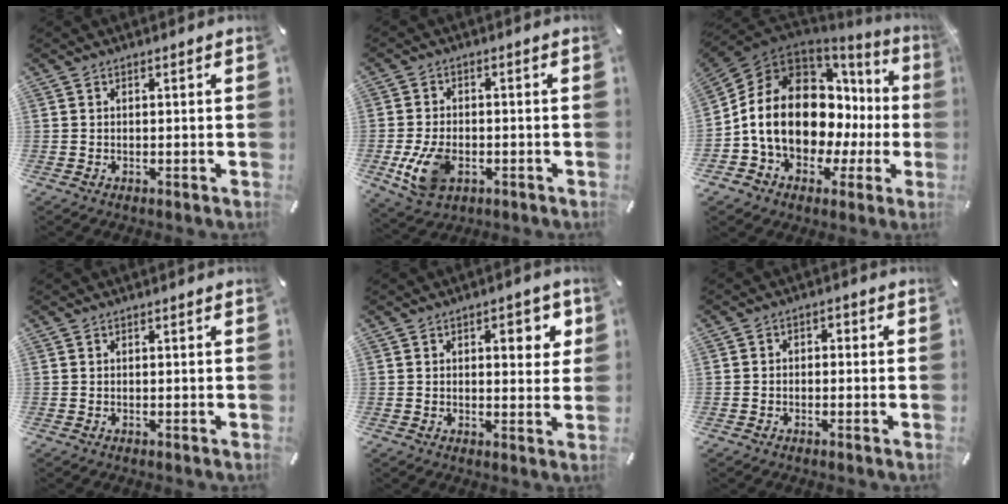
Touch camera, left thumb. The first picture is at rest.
{"total": 9.5, "force": [-2.6, 6.3, 6.7], "torque": [-0.146, -0.002, -0.045]}
{"total": 19.9, "force": [0.8, 14.4, 13.7], "torque": [-0.272, -0.023, 0.029]}
{"total": 0.0}
{"total": 6.2, "force": [2.0, 3.4, 4.8], "torque": [-0.050, -0.007, 0.023]}
{"total": 2.3, "force": [-1.6, 1.6, 0.7], "torque": [-0.011, 0.013, -0.032]}